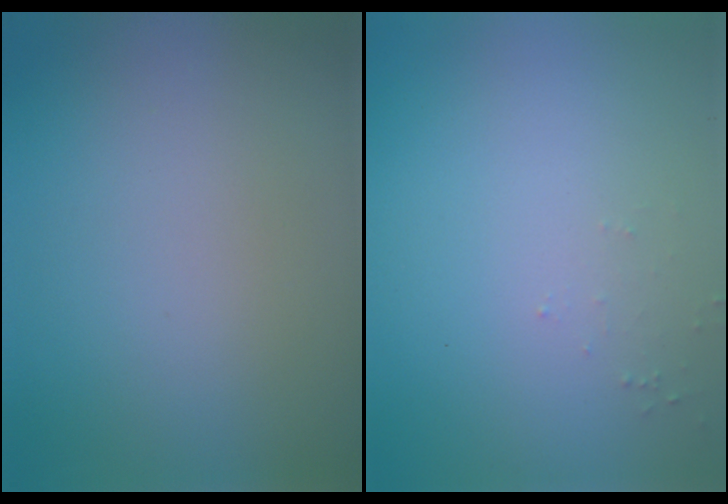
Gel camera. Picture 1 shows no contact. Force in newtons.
{"total": 0.6, "press": 0.6, "slide": 0.2}